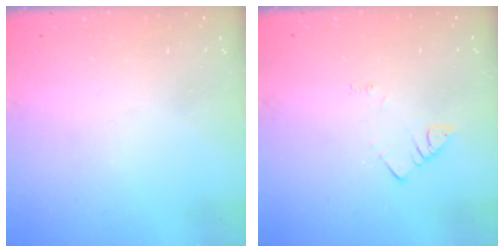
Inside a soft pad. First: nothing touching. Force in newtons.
{"total": 2.2, "press": 2.2, "slide": 0.4}